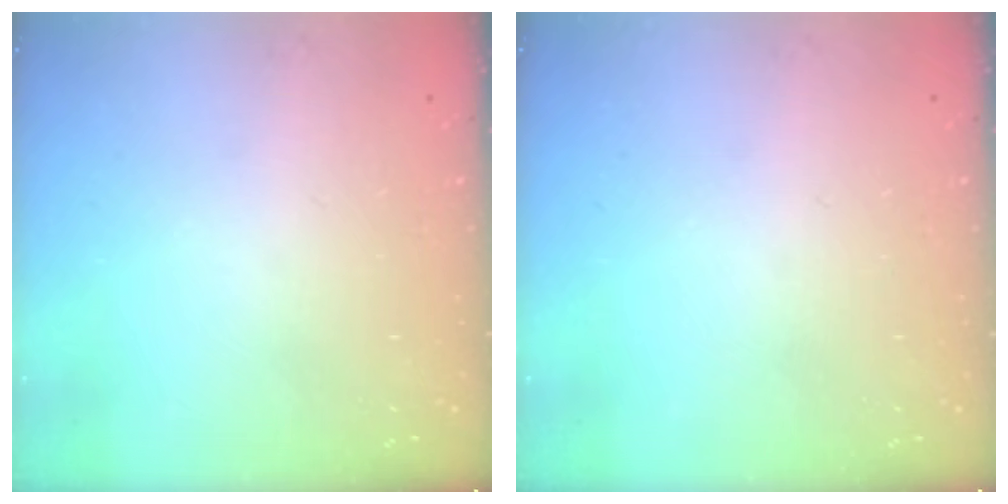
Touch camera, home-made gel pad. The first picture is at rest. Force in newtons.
{"total": 0.0}